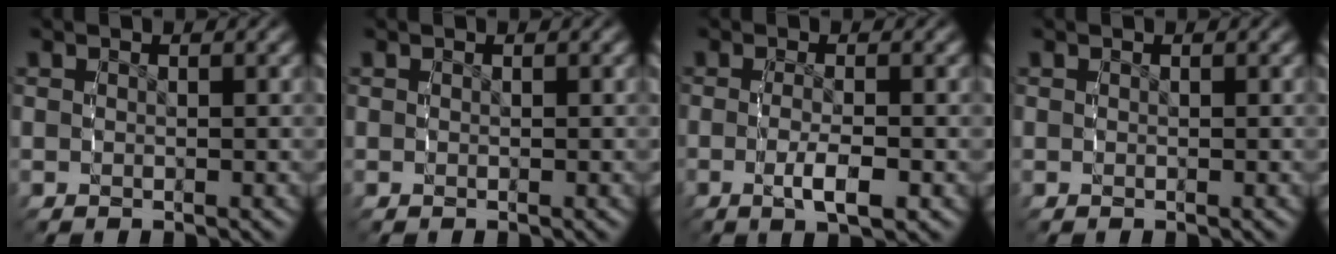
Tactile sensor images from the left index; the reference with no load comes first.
{"total": 0.0}
{"total": 3.3, "force": [-1.3, 0.6, 3.0], "torque": [-0.062, -0.014, -0.015]}
{"total": 0.0}